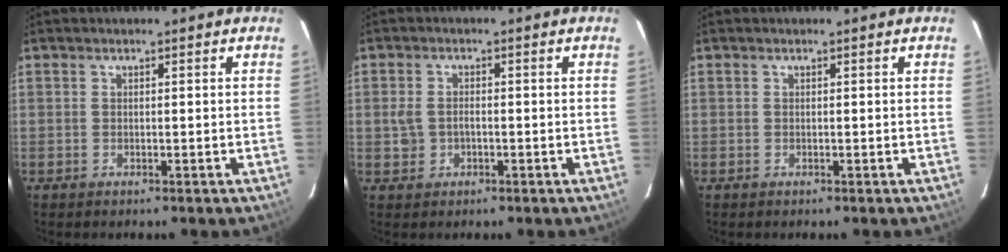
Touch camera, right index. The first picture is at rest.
{"total": 3.1, "force": [-0.5, 2.3, 2.0], "torque": [-0.040, 0.004, -0.006]}
{"total": 0.0}